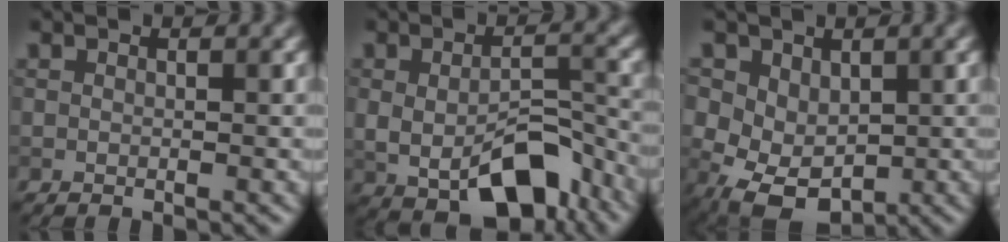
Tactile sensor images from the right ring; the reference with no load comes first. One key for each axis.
{"total": 8.2, "fx": -2.7, "fy": 4.3, "fz": 6.5, "tx": -0.114, "ty": -0.015, "tz": -0.033}
{"total": 6.2, "fx": 0.1, "fy": 4.7, "fz": 4.1, "tx": -0.066, "ty": -0.007, "tz": 0.005}